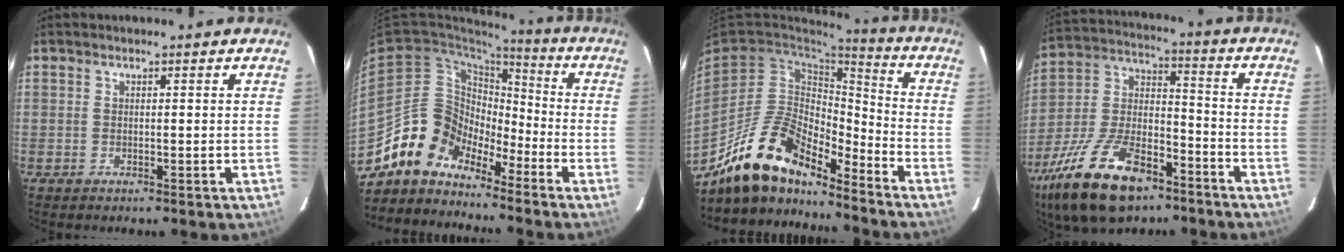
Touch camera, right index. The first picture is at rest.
{"total": 10.7, "force": [-9.0, 5.7, 1.6], "torque": [-0.035, 0.041, -0.186]}
{"total": 16.9, "force": [-13.9, 5.3, 8.0], "torque": [-0.156, 0.008, -0.261]}
{"total": 22.3, "force": [-13.8, 10.4, 14.1], "torque": [-0.293, -0.006, -0.239]}